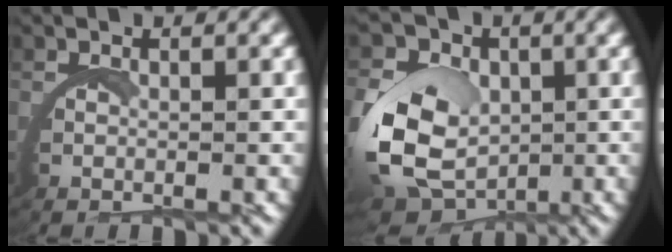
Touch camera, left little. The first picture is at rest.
{"total": 8.3, "force": [-0.5, 6.6, 5.0], "torque": [-0.142, -0.043, 0.006]}